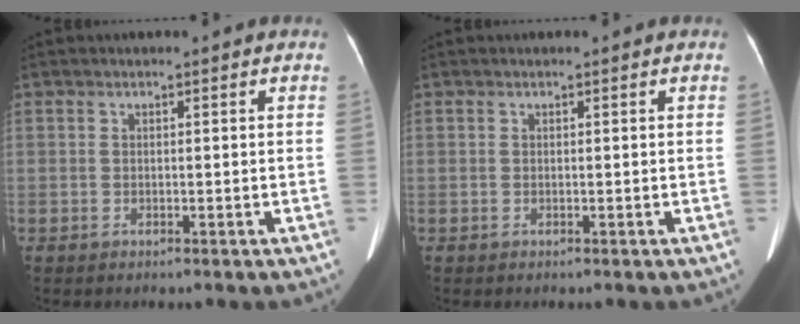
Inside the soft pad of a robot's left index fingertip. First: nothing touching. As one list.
[{"total": 0.0}]